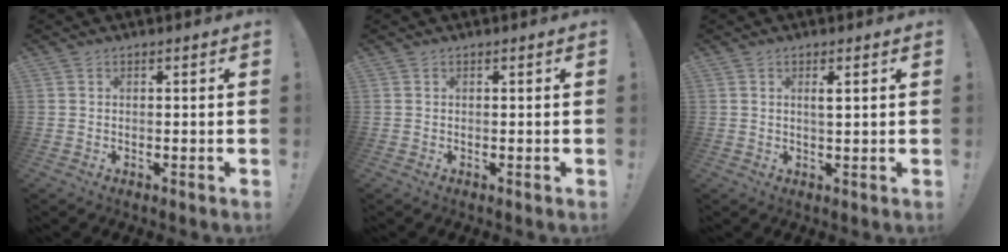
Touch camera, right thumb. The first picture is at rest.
{"total": 0.0}
{"total": 2.1, "force": [0.7, 0.1, 2.0], "torque": [-0.027, -0.008, 0.008]}